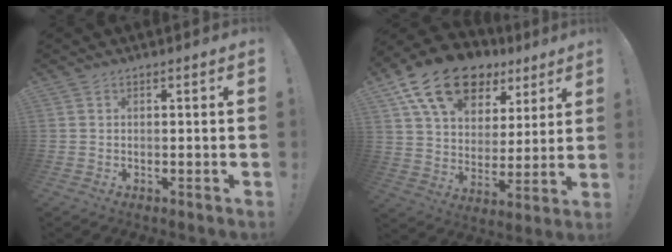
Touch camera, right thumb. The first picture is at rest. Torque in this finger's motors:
{"motor_torque": [1.08, 3.93, 0.36, 0.31, 0.12]}